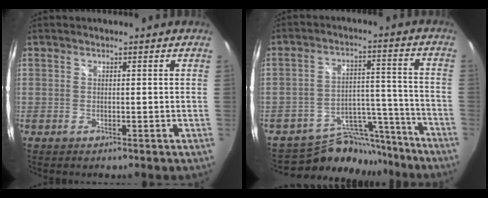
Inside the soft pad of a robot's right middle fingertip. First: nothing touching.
{"total": 14.0, "force": [-12.8, 5.5, 2.0], "torque": [-0.037, 0.044, -0.183]}